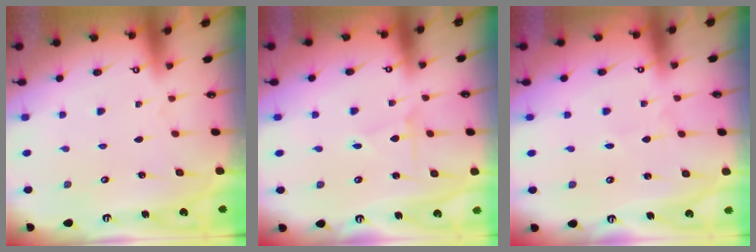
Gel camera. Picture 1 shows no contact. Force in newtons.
{"total": 2.9, "press": 2.9, "slide": 0.1}
{"total": 1.8, "press": 1.8, "slide": 0.2}